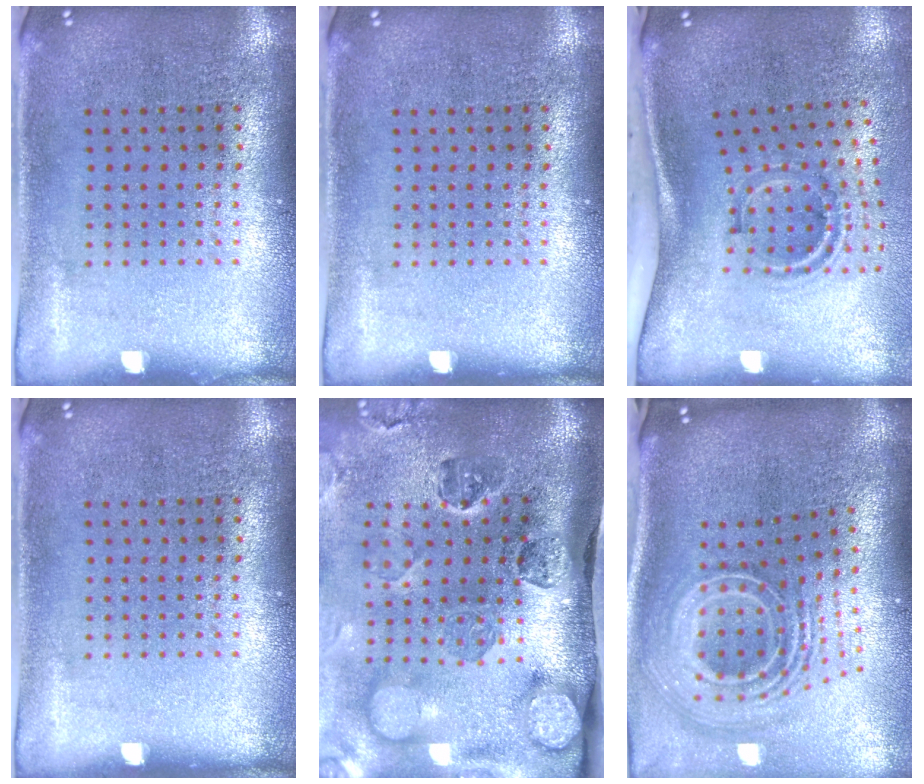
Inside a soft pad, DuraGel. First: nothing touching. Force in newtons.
{"total": 0.0}
{"total": 1.6, "press": 1.1, "slide": 1.1}
{"total": 0.0}
{"total": 4.8, "press": 3.5, "slide": 3.3}
{"total": 3.3, "press": 2.1, "slide": 2.5}